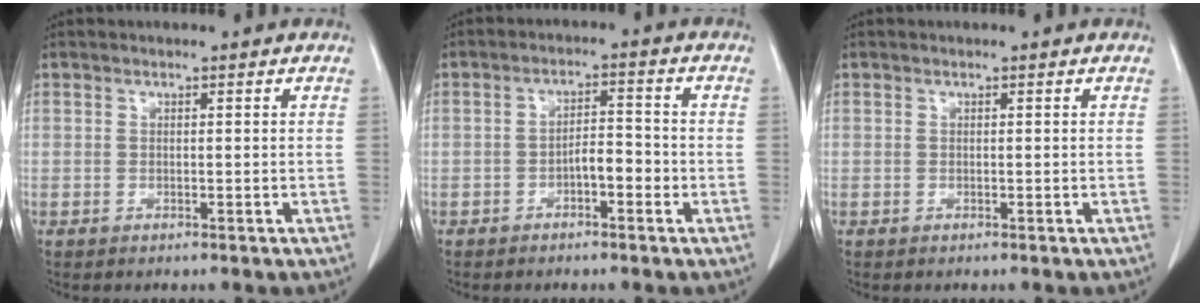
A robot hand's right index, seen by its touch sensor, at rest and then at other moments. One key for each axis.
{"total": 3.8, "fx": -1.6, "fy": 1.3, "fz": 3.1, "tx": -0.051, "ty": 0.014, "tz": -0.027}
{"total": 0.0}